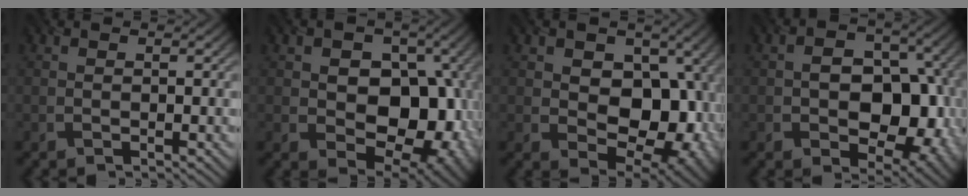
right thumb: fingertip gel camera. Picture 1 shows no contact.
{"total": 14.8, "force": [-0.2, 10.7, 10.3], "torque": [-0.111, -0.007, 0.003]}
{"total": 14.4, "force": [0.1, 10.2, 10.2], "torque": [-0.134, -0.010, 0.013]}
{"total": 11.1, "force": [-1.8, 7.3, 8.1], "torque": [-0.106, -0.004, -0.021]}